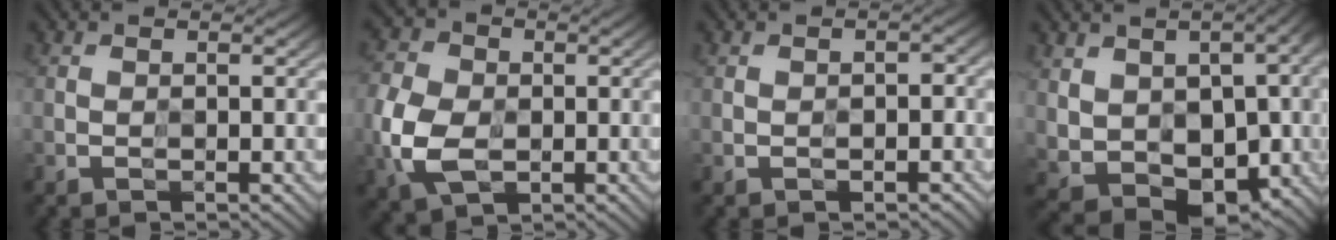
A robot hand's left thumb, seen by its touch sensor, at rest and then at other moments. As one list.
[{"total": 8.4, "force": [-2.0, 6.2, 5.4], "torque": [-0.147, -0.012, -0.048]}, {"total": 1.8, "force": [-0.5, 1.2, 1.3], "torque": [-0.014, -0.004, -0.005]}, {"total": 12.5, "force": [0.3, 8.6, 9.0], "torque": [-0.168, -0.047, 0.037]}]